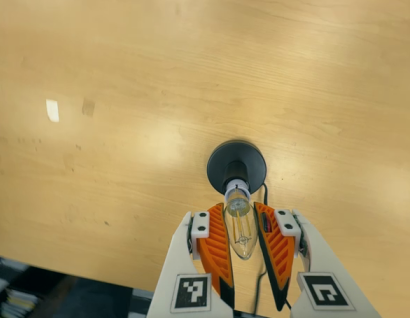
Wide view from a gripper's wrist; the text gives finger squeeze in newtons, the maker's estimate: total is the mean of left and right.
{"total": 11.1, "left": 10.8, "right": 11.4}